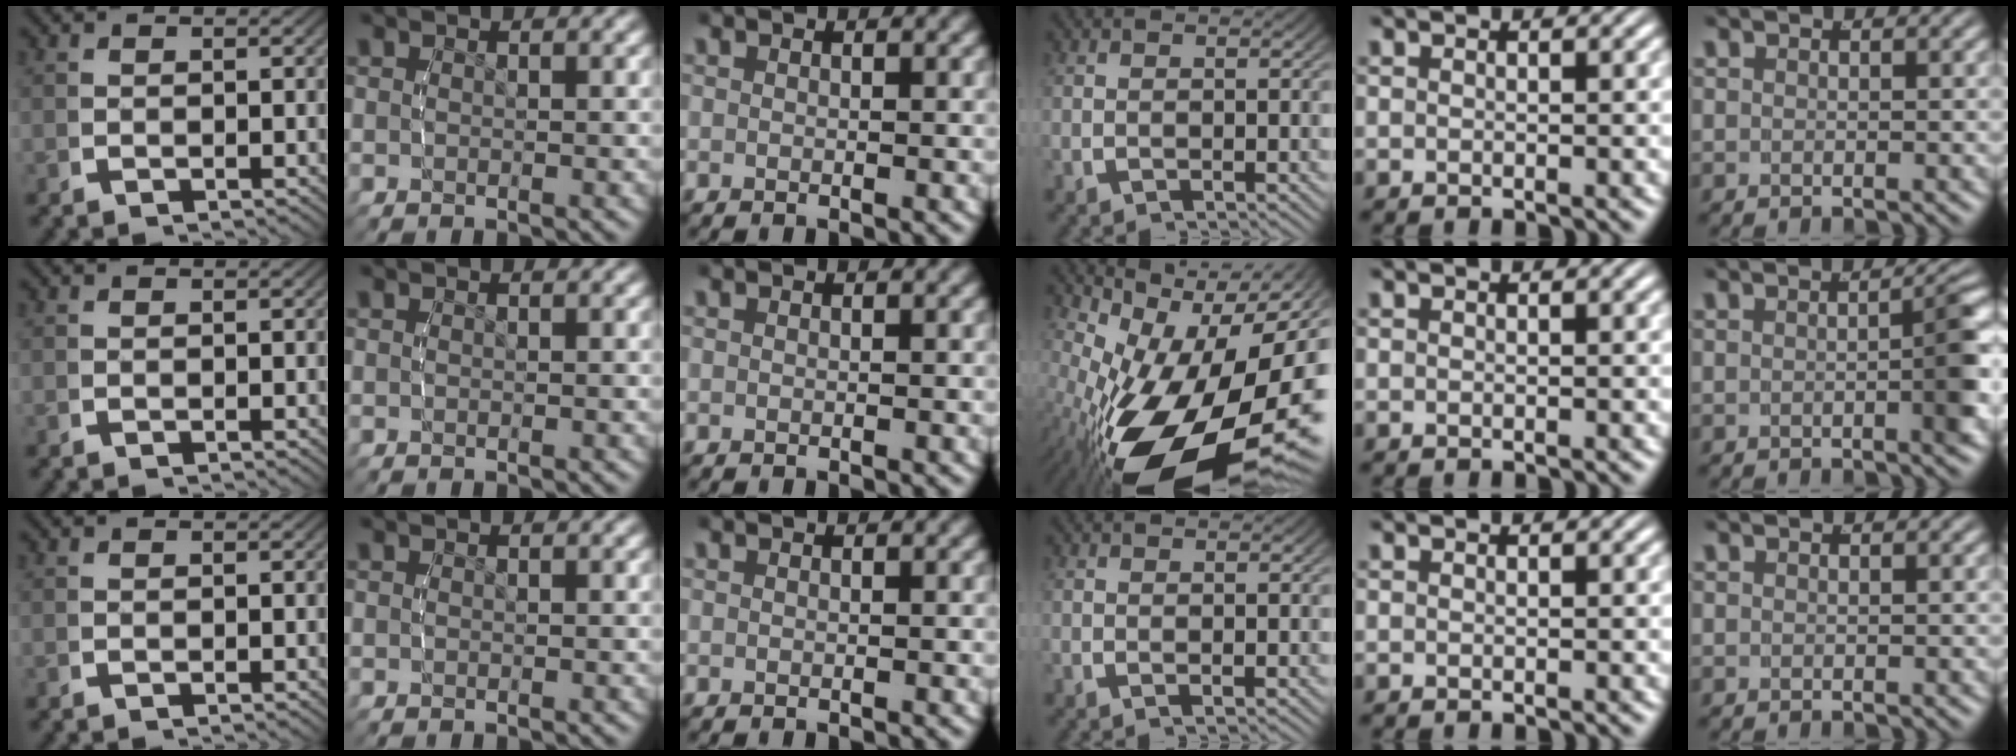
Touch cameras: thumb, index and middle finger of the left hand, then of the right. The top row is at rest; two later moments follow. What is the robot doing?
{"motion": "lift_and_place", "object": "button"}